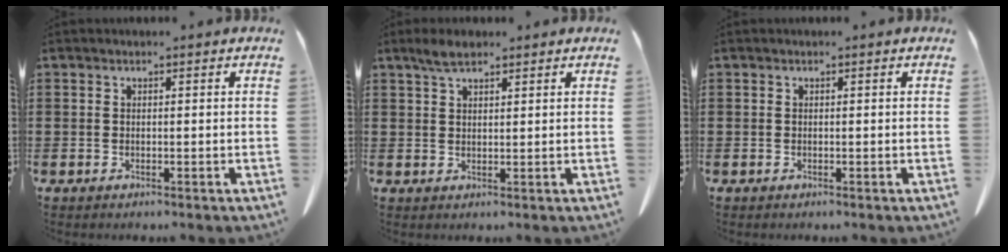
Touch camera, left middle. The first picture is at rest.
{"total": 3.3, "force": [2.3, 1.0, 2.0], "torque": [-0.045, 0.005, 0.043]}
{"total": 0.0}